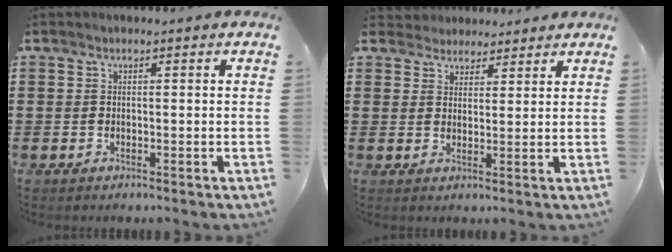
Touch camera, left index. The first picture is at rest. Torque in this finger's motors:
{"motor_torque": [1.07, -1.07, 0.24, 0.04]}